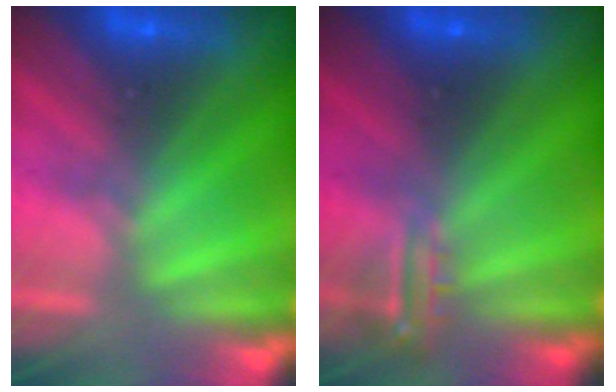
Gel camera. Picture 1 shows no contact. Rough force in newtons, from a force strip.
{"total": 4.5}